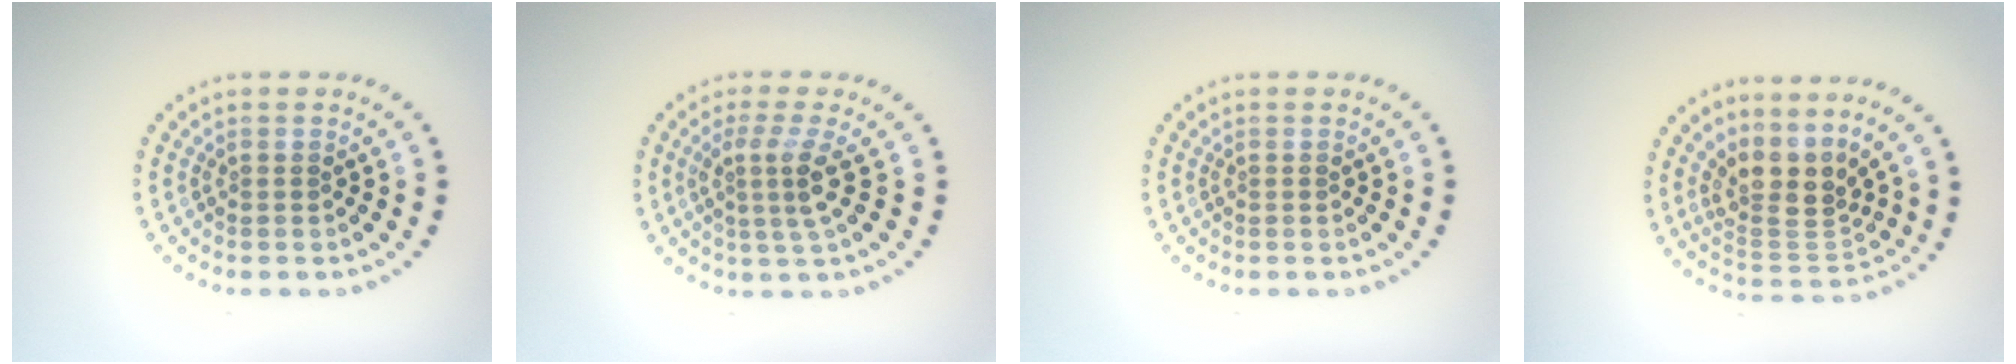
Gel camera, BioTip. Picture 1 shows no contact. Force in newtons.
{"total": 3.1, "press": 2.2, "slide": 2.1}
{"total": 0.0}
{"total": 3.9, "press": 2.8, "slide": 2.6}